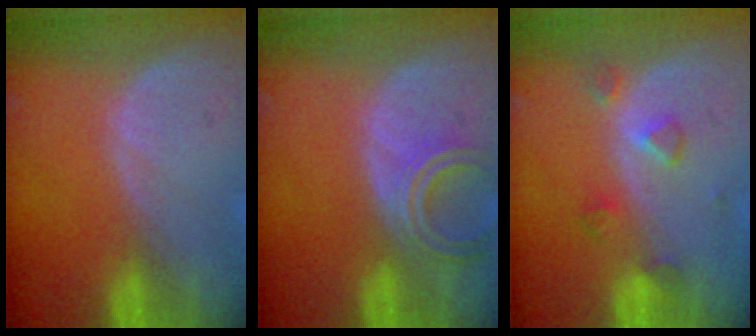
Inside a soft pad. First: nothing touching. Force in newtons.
{"total": 5.6, "press": 5.1, "slide": 2.2}
{"total": 3.5, "press": 3.4, "slide": 0.8}